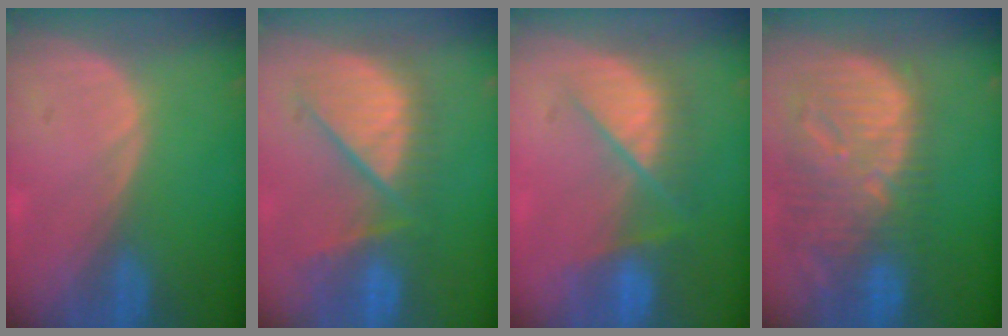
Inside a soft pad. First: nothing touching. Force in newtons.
{"total": 10.0, "press": 9.4, "slide": 3.2}
{"total": 7.3, "press": 7.3, "slide": 0.3}
{"total": 13.3, "press": 11.6, "slide": 6.6}